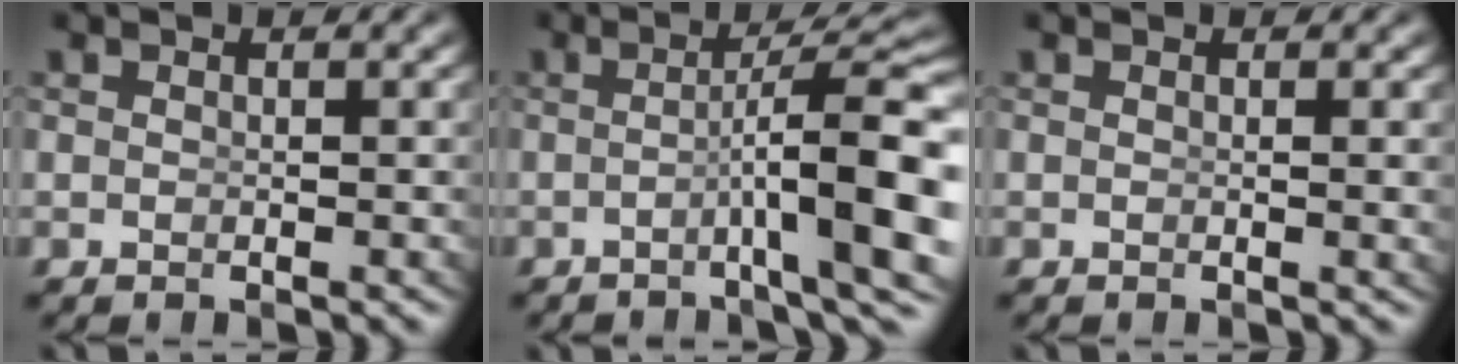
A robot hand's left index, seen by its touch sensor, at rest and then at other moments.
{"total": 8.0, "force": [-2.6, 0.9, 7.5], "torque": [-0.100, 0.000, -0.032]}
{"total": 0.6, "force": [0.2, -0.3, 0.5], "torque": [-0.006, -0.004, 0.004]}